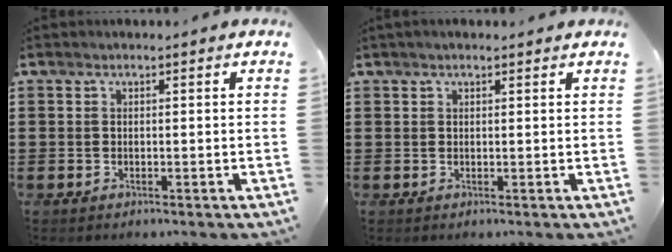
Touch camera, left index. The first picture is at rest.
{"total": 0.8, "force": [0.6, 0.2, 0.5], "torque": [-0.010, 0.002, 0.010]}